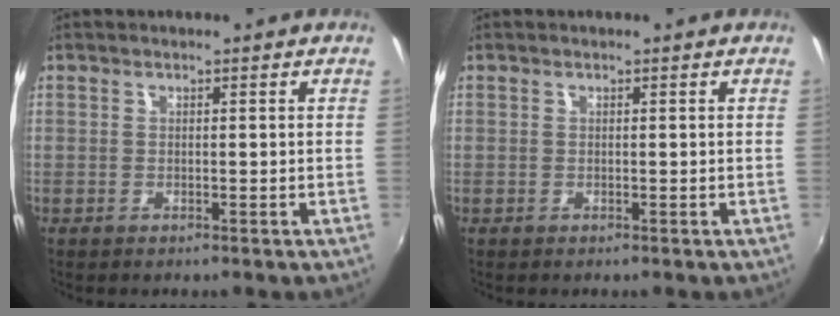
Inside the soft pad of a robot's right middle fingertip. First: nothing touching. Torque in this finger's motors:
{"motor_torque": [0.00, 0.00, 0.00, 0.00]}